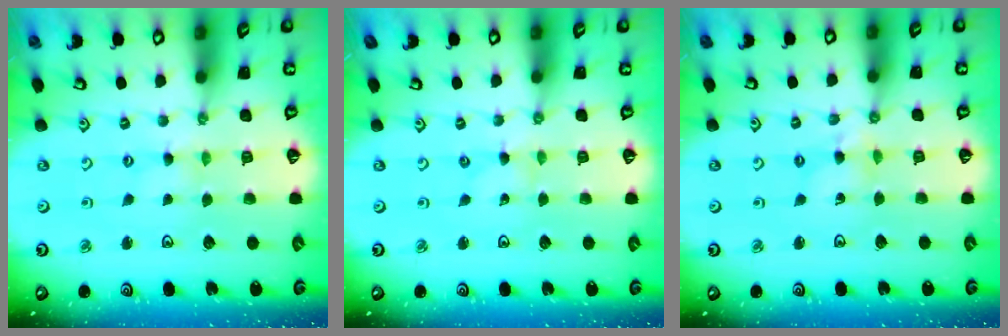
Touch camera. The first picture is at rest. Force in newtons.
{"total": 0.0}
{"total": 2.3, "press": 2.3, "slide": 0.2}